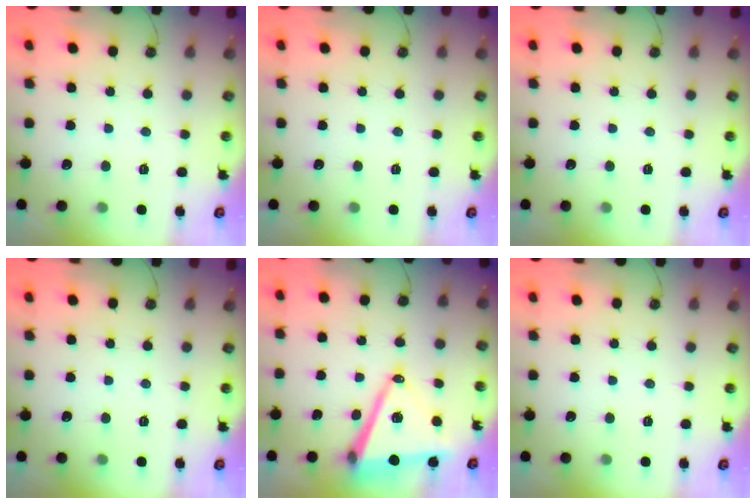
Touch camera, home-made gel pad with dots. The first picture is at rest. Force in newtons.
{"total": 0.0}
{"total": 0.0}
{"total": 0.0}
{"total": 15.0, "press": 14.5, "slide": 3.9}
{"total": 0.0}